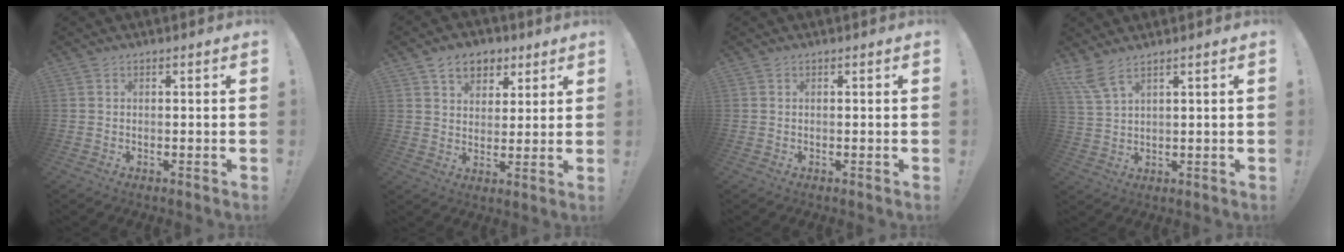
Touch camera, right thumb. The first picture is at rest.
{"total": 8.7, "force": [4.8, 6.4, 3.5], "torque": [-0.046, -0.019, 0.092]}
{"total": 0.0}
{"total": 5.4, "force": [3.8, 0.9, 3.7], "torque": [-0.082, -0.013, 0.074]}